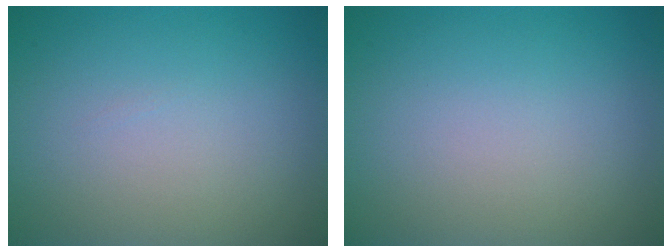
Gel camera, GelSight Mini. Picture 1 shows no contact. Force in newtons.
{"total": 0.0}